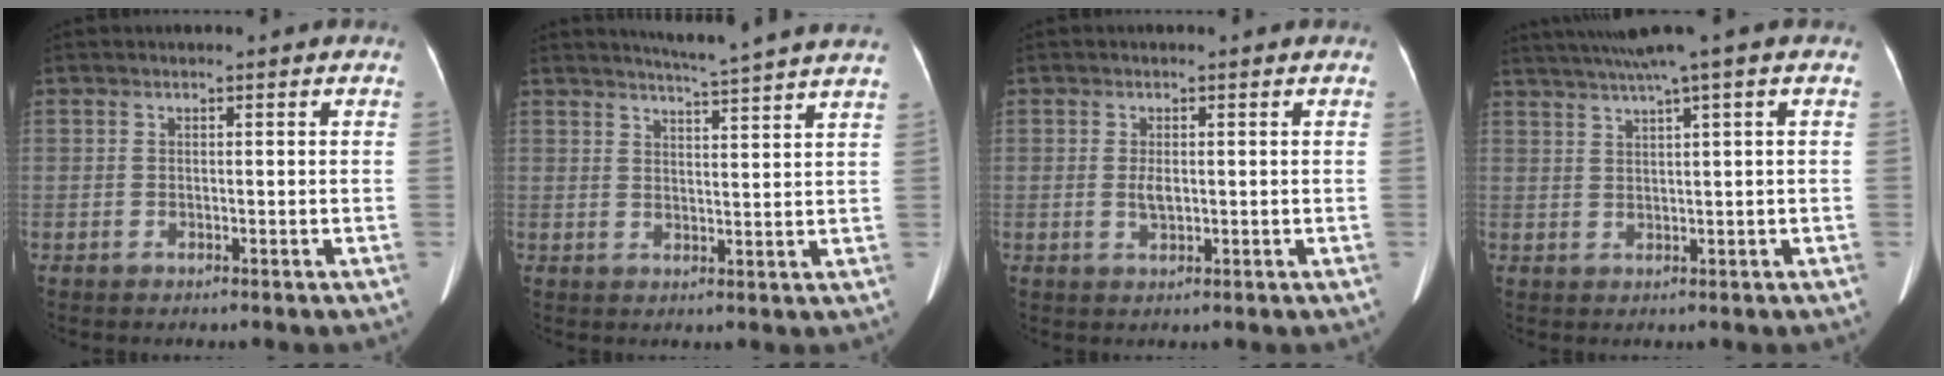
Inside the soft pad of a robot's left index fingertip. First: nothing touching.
{"total": 10.6, "force": [9.7, -1.4, 4.0], "torque": [-0.063, -0.010, 0.114]}
{"total": 1.8, "force": [0.0, 0.7, 1.6], "torque": [-0.032, -0.001, 0.003]}
{"total": 6.9, "force": [4.8, -1.5, 4.7], "torque": [-0.079, 0.028, 0.078]}